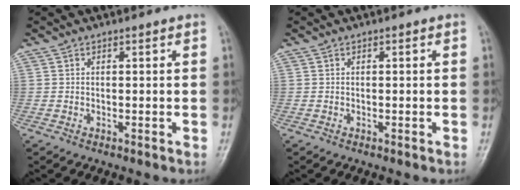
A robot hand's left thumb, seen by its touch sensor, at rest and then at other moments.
{"total": 0.0}